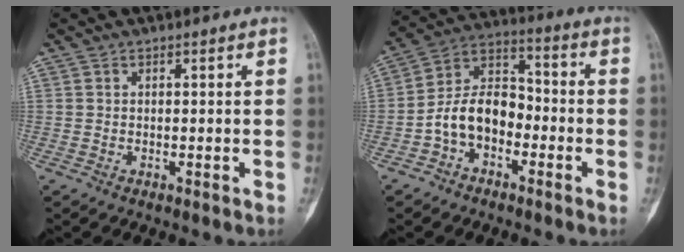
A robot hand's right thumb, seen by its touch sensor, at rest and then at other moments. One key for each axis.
{"total": 11.0, "fx": -3.7, "fy": 7.4, "fz": 7.3, "tx": -0.115, "ty": 0.051, "tz": -0.080}